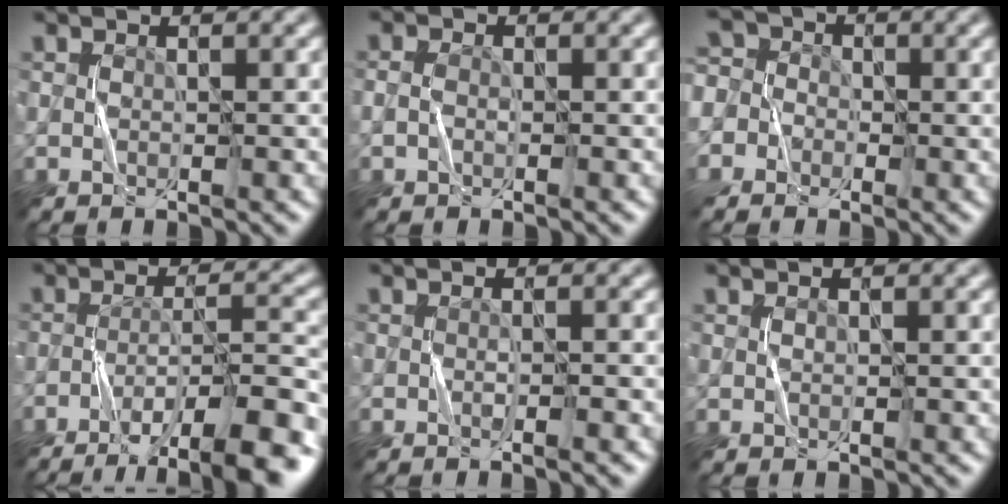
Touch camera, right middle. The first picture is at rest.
{"total": 1.1, "force": [-0.3, 0.8, 0.7], "torque": [-0.015, 0.003, -0.004]}
{"total": 6.3, "force": [0.2, 5.8, 2.3], "torque": [-0.051, 0.044, -0.051]}
{"total": 9.3, "force": [-6.4, 1.4, 6.6], "torque": [-0.092, 0.012, -0.100]}
{"total": 0.7, "force": [-0.4, -0.4, 0.3], "torque": [-0.001, 0.000, -0.009]}
{"total": 0.0}